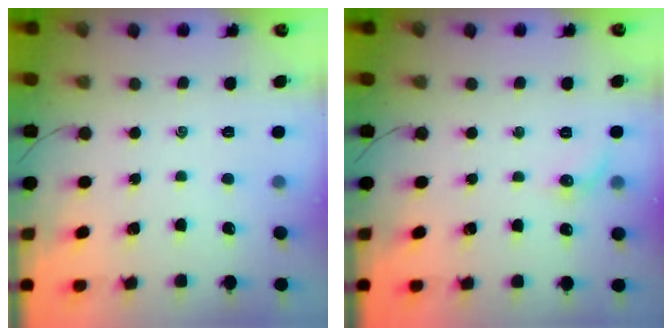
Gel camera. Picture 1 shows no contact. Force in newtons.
{"total": 6.2, "press": 6.0, "slide": 1.7}